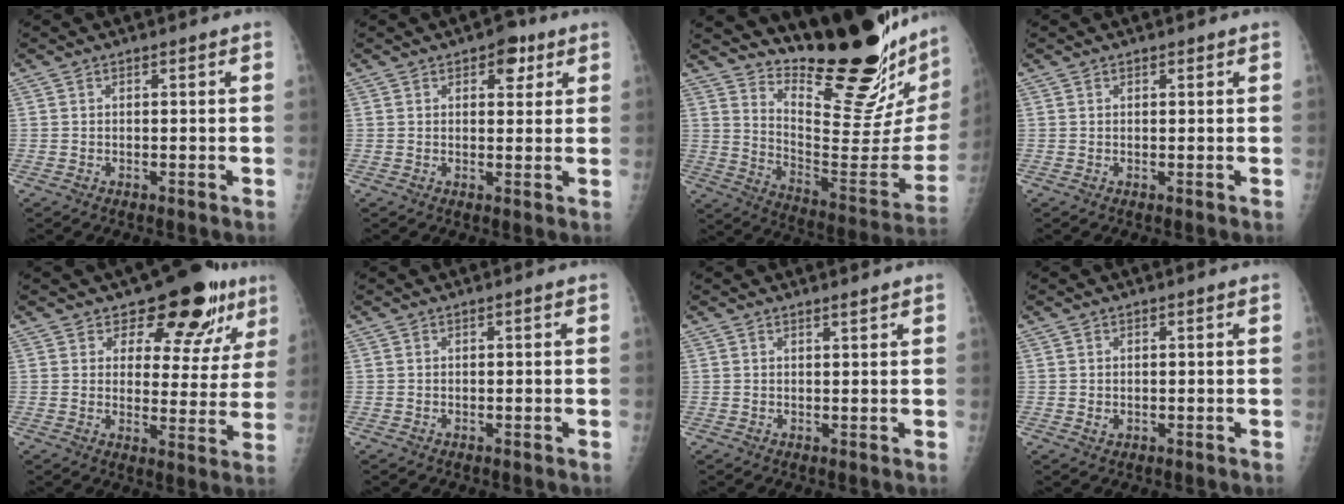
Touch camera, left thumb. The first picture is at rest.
{"total": 4.6, "force": [2.4, 2.7, 2.8], "torque": [-0.011, -0.006, 0.025]}
{"total": 28.7, "force": [22.6, 5.0, 17.0], "torque": [-0.228, -0.186, 0.325]}
{"total": 0.6, "force": [0.5, 0.3, 0.1], "torque": [0.001, -0.003, 0.005]}
{"total": 13.2, "force": [9.0, 7.1, 6.5], "torque": [-0.029, -0.054, 0.113]}
{"total": 0.0}
{"total": 1.0, "force": [0.9, 0.1, 0.4], "torque": [-0.004, -0.008, 0.016]}
{"total": 1.0, "force": [0.1, 0.9, 0.5], "torque": [-0.007, -0.001, 0.005]}